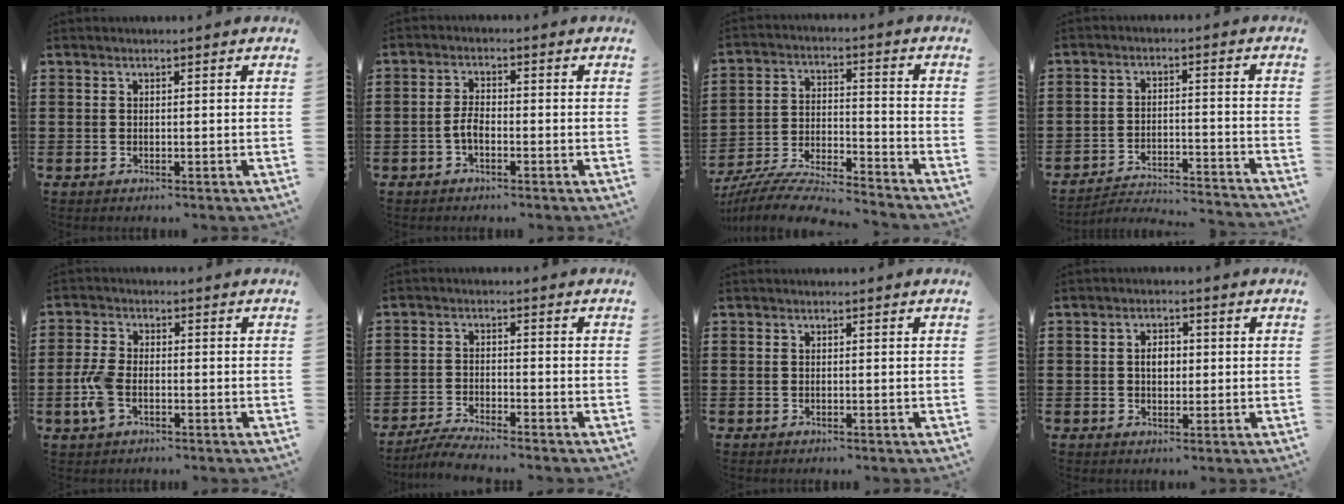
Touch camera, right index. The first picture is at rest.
{"total": 2.9, "force": [-1.1, 1.2, 2.4], "torque": [-0.060, -0.002, -0.026]}
{"total": 8.3, "force": [-7.9, 0.4, 2.6], "torque": [-0.055, 0.003, -0.156]}
{"total": 3.8, "force": [-3.7, 0.1, 0.9], "torque": [-0.022, -0.002, -0.080]}
{"total": 5.2, "force": [-1.5, 2.7, 4.1], "torque": [-0.099, -0.003, -0.033]}
{"total": 3.5, "force": [-3.4, -0.2, 0.8], "torque": [-0.023, -0.003, -0.071]}
{"total": 0.0}
{"total": 2.9, "force": [0.1, 1.8, 2.2], "torque": [-0.039, 0.004, -0.003]}